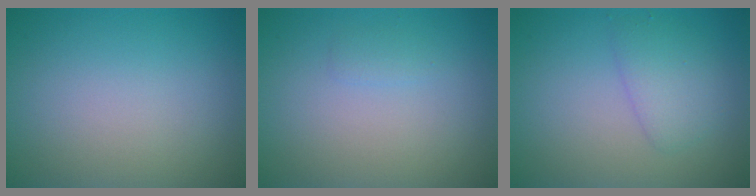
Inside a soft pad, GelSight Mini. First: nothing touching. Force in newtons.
{"total": 0.7, "press": 0.7, "slide": 0.0}
{"total": 2.4, "press": 2.4, "slide": 0.1}